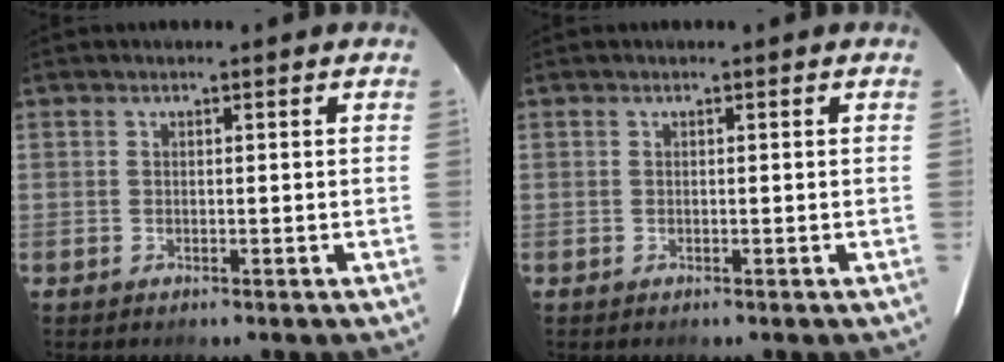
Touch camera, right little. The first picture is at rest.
{"total": 0.0}